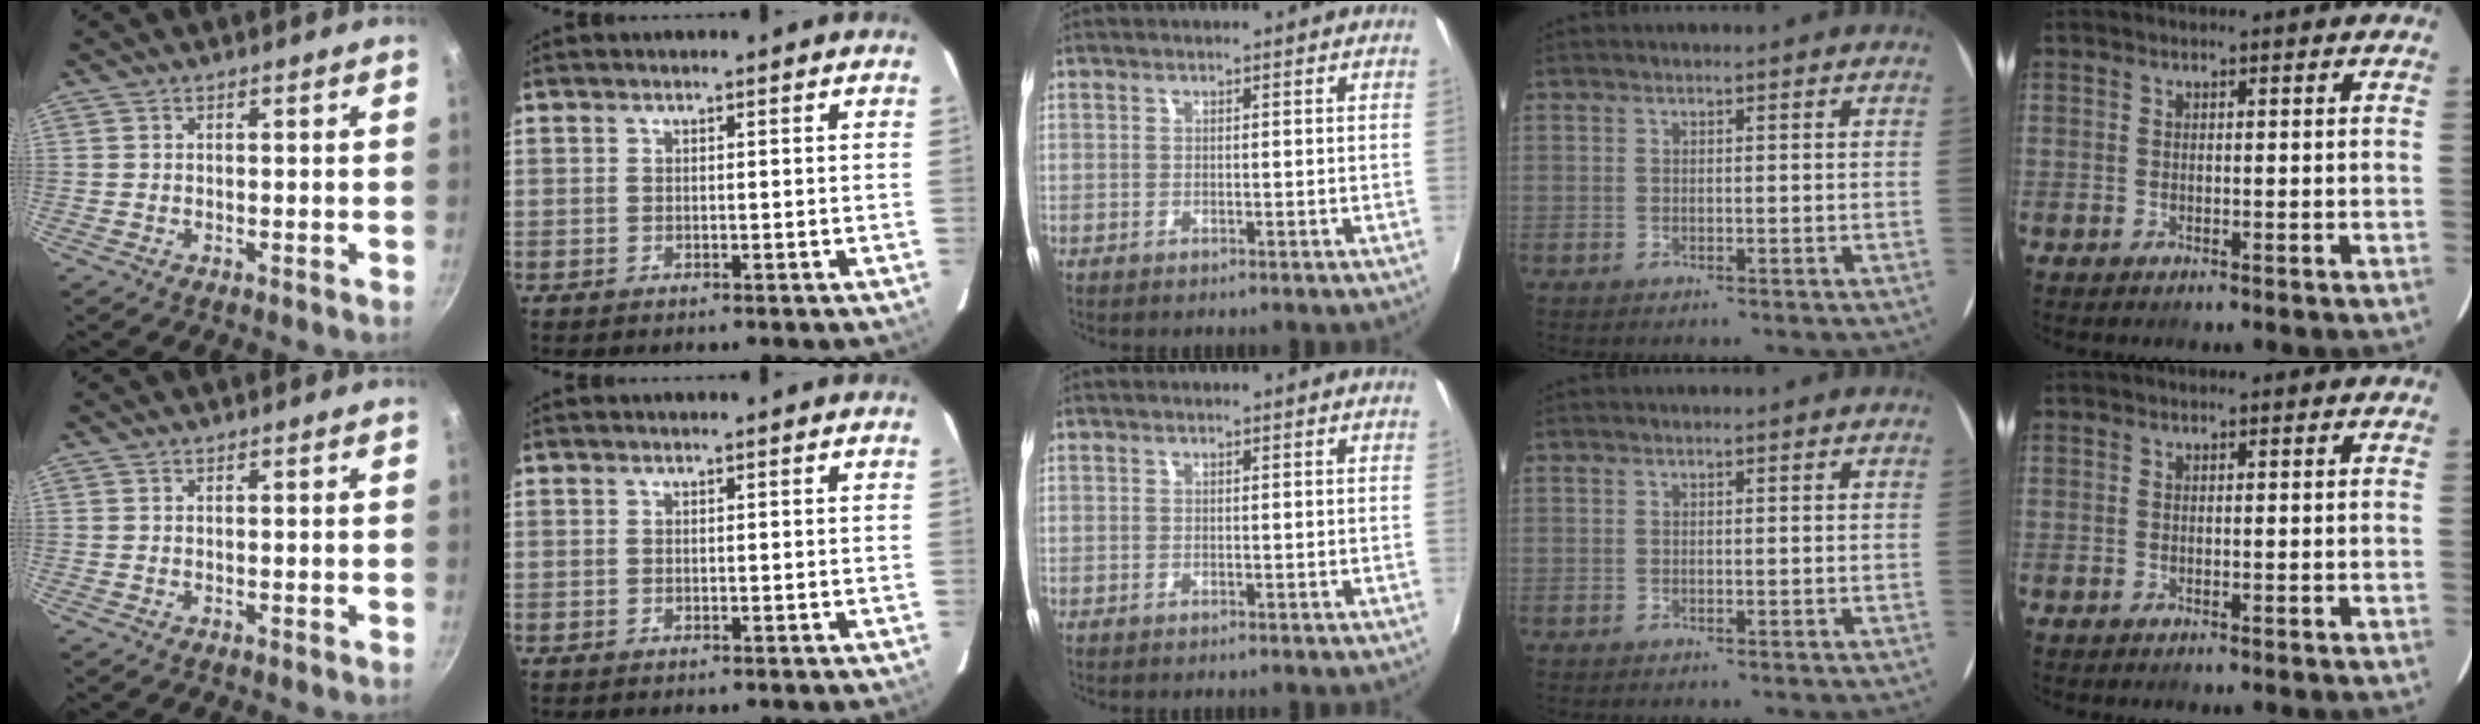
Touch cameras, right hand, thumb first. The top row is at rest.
{}